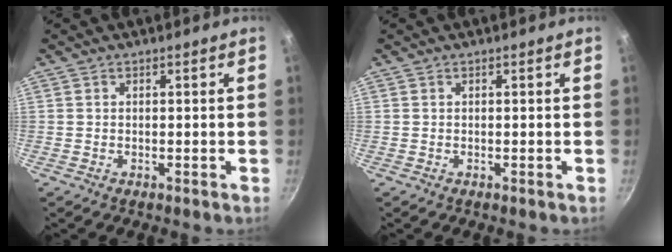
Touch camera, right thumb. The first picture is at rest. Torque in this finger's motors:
{"motor_torque": [0.00, 0.00, 0.02, 0.02, 0.00]}